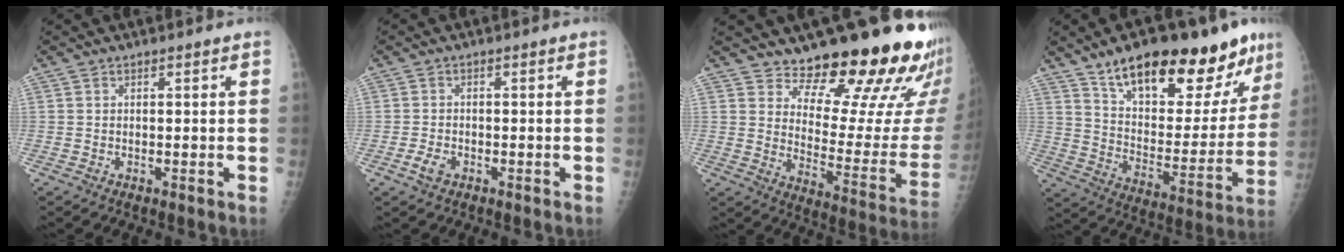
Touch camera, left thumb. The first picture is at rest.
{"total": 2.5, "force": [-1.4, 1.6, 1.3], "torque": [-0.027, 0.002, -0.026]}
{"total": 21.7, "force": [17.6, 6.6, 10.9], "torque": [-0.109, -0.155, 0.231]}
{"total": 27.4, "force": [17.4, 10.5, 18.4], "torque": [-0.227, -0.056, 0.269]}